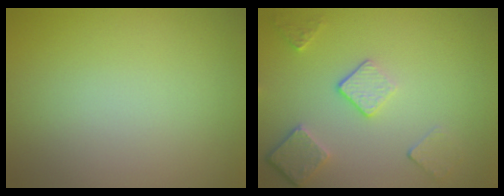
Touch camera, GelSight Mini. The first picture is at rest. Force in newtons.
{"total": 3.6, "press": 2.9, "slide": 2.2}